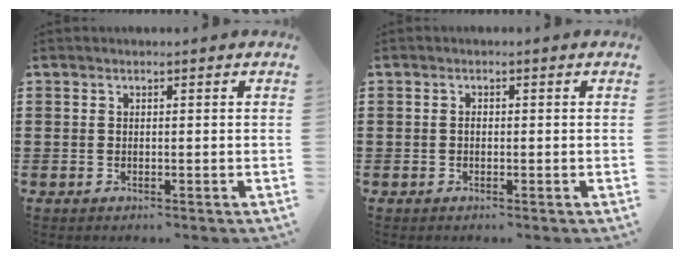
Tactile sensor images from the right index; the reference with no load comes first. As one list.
[{"total": 0.7, "force": [-0.1, 0.4, 0.5], "torque": [-0.013, -0.001, -0.002]}]